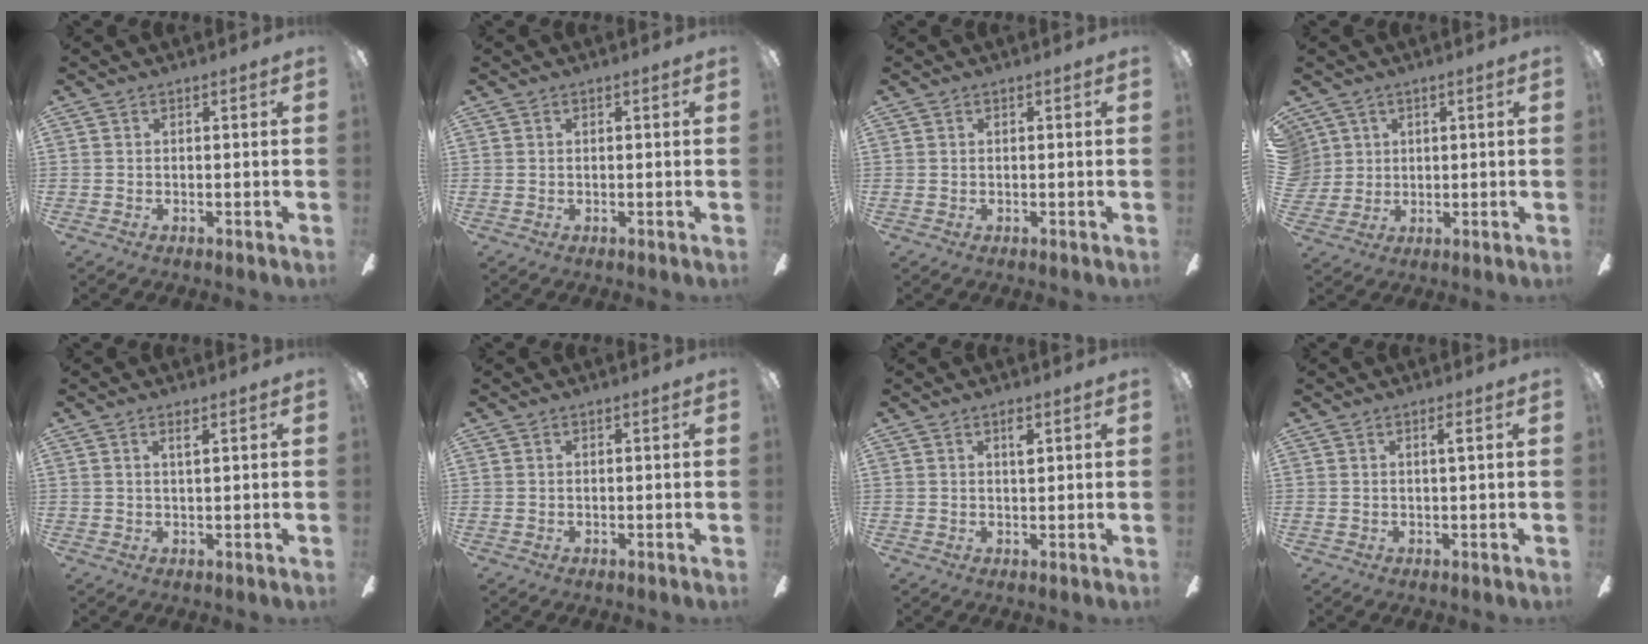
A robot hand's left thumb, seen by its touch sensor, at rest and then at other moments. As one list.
[{"total": 0.0}, {"total": 0.0}, {"total": 4.5, "force": [2.0, 4.0, 0.2], "torque": [-0.015, 0.006, 0.038]}, {"total": 2.0, "force": [1.2, 0.3, 1.6], "torque": [-0.035, 0.001, 0.020]}, {"total": 0.0}, {"total": 2.6, "force": [1.4, 1.1, 1.9], "torque": [-0.026, -0.003, 0.019]}, {"total": 1.3, "force": [0.6, 0.0, 1.2], "torque": [-0.025, 0.002, 0.008]}]